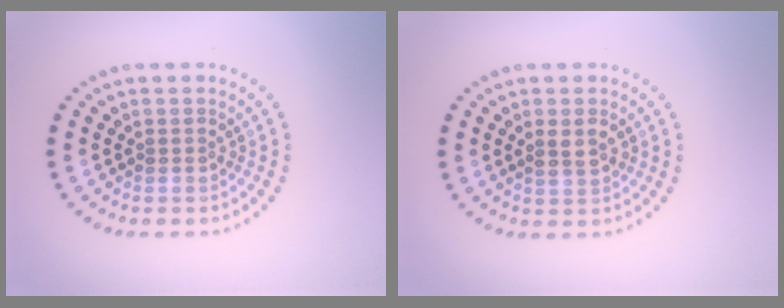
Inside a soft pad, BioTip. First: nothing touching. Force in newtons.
{"total": 1.7, "press": 1.6, "slide": 0.4}